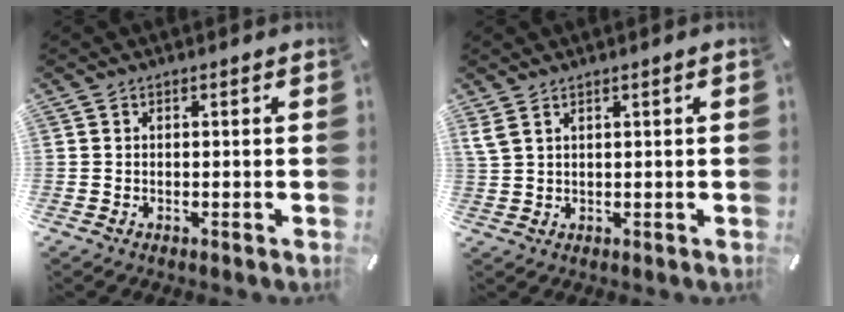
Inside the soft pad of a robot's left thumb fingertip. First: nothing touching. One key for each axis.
{"total": 2.1, "fx": 1.1, "fy": 0.3, "fz": 1.7, "tx": -0.037, "ty": -0.002, "tz": 0.021}